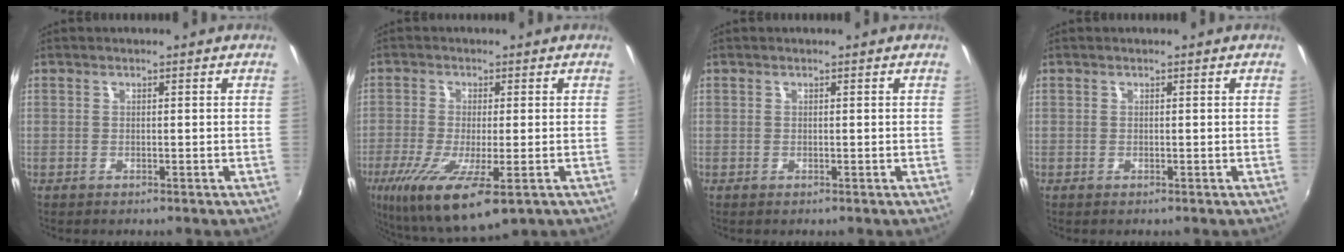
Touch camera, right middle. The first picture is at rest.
{"total": 15.0, "force": [-7.0, 4.2, 12.6], "torque": [-0.259, -0.059, -0.116]}
{"total": 0.0}
{"total": 0.0}